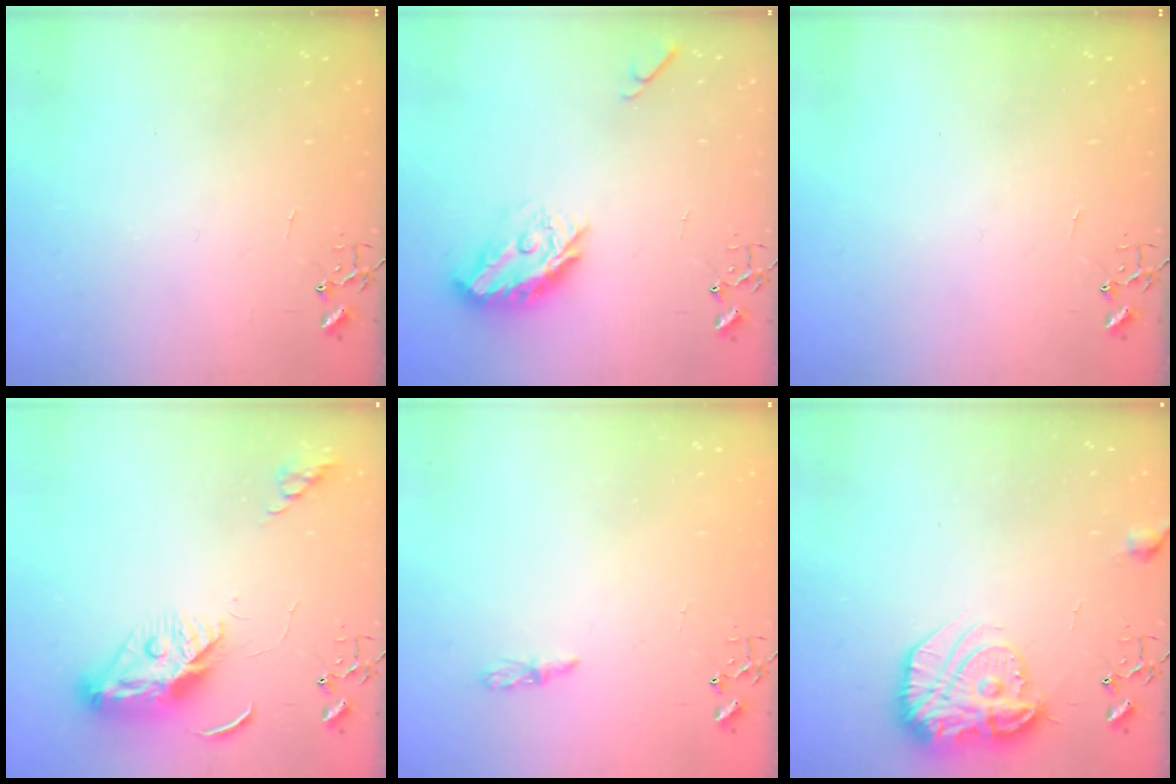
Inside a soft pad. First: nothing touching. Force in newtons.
{"total": 12.2, "press": 12.2, "slide": 0.7}
{"total": 0.0}
{"total": 9.5, "press": 9.5, "slide": 0.5}
{"total": 3.2, "press": 3.2, "slide": 0.4}
{"total": 17.2, "press": 17.2, "slide": 1.1}